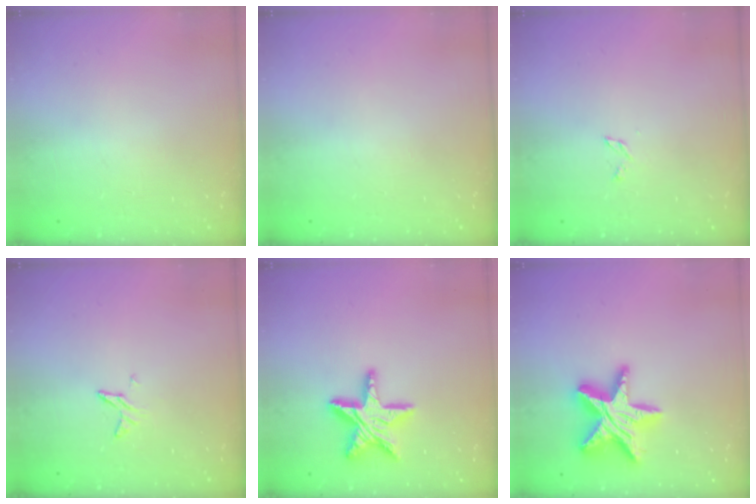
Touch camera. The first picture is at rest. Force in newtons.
{"total": 0.0}
{"total": 2.4, "press": 2.3, "slide": 0.3}
{"total": 5.0, "press": 4.9, "slide": 0.4}
{"total": 15.7, "press": 15.6, "slide": 1.2}
{"total": 18.2, "press": 18.2, "slide": 1.3}